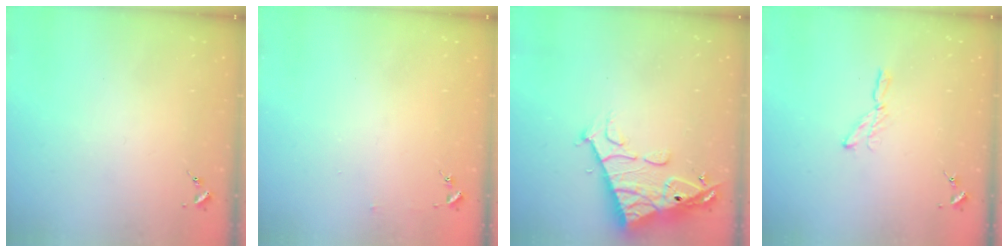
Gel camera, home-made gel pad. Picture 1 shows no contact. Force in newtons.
{"total": 2.5, "press": 2.5, "slide": 0.2}
{"total": 15.6, "press": 15.5, "slide": 1.5}
{"total": 3.9, "press": 3.8, "slide": 0.4}